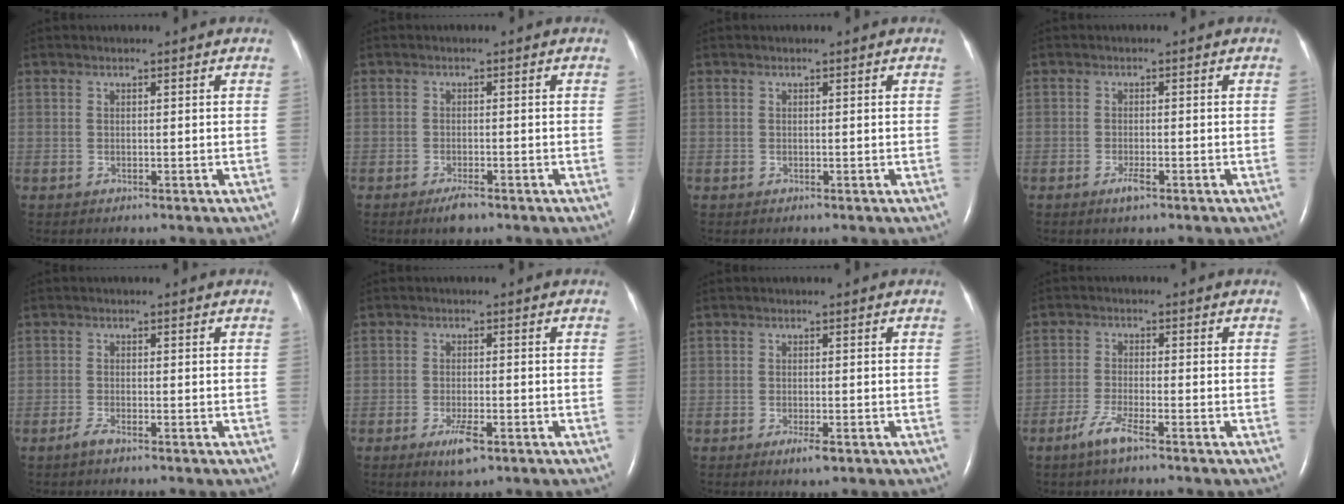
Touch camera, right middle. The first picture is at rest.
{"total": 2.3, "force": [-1.6, 0.4, 1.5], "torque": [-0.034, -0.004, -0.028]}
{"total": 0.0}
{"total": 1.8, "force": [-1.1, 0.3, 1.3], "torque": [-0.031, -0.003, -0.021]}
{"total": 1.3, "force": [-1.1, 0.0, 0.8], "torque": [-0.025, -0.003, -0.023]}
{"total": 3.8, "force": [-2.1, 0.8, 3.1], "torque": [-0.060, -0.005, -0.035]}
{"total": 2.0, "force": [-1.1, 0.3, 1.6], "torque": [-0.030, -0.004, -0.018]}
{"total": 3.8, "force": [-2.6, 0.1, 2.7], "torque": [-0.064, -0.007, -0.055]}